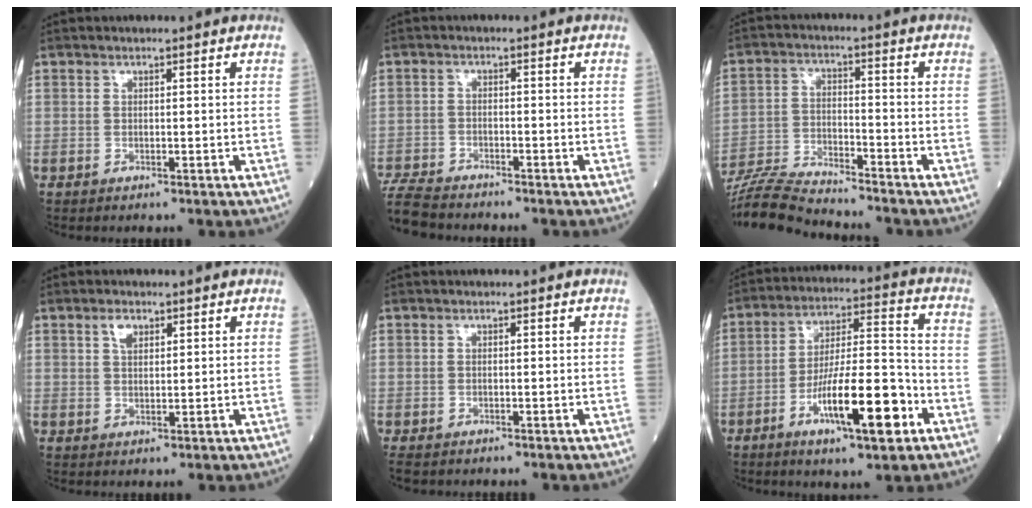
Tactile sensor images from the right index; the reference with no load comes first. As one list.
[{"total": 6.8, "force": [-6.5, 1.4, 1.5], "torque": [-0.027, -0.020, -0.120]}, {"total": 11.7, "force": [-11.3, -0.1, 3.3], "torque": [-0.060, -0.010, -0.202]}, {"total": 2.3, "force": [1.3, 1.1, 1.5], "torque": [-0.029, 0.002, 0.026]}, {"total": 1.8, "force": [-1.4, 0.9, 0.5], "torque": [-0.012, -0.002, -0.022]}, {"total": 14.7, "force": [-6.3, 2.6, 13.0], "torque": [-0.224, 0.000, -0.103]}]